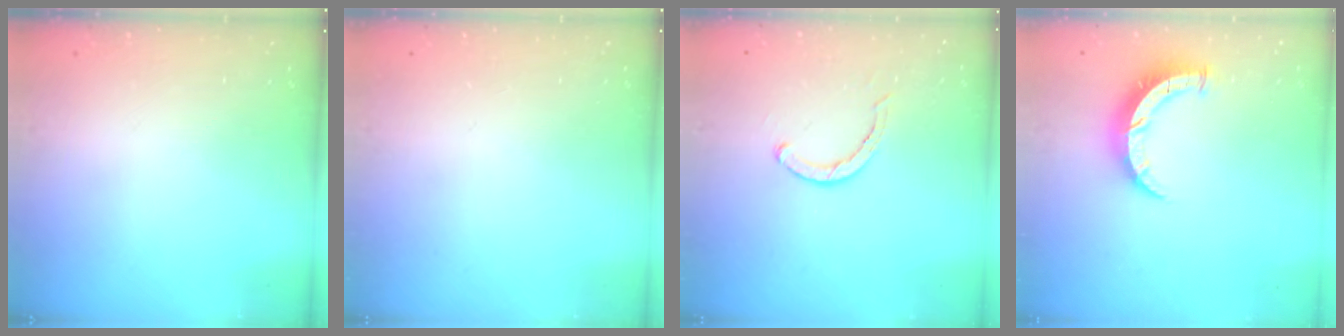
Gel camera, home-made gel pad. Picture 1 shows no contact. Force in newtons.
{"total": 0.0}
{"total": 2.8, "press": 2.8, "slide": 0.2}
{"total": 8.0, "press": 7.9, "slide": 1.0}